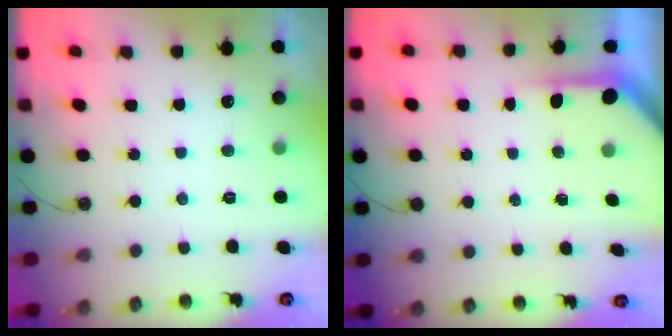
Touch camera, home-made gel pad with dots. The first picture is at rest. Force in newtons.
{"total": 3.6, "press": 3.6, "slide": 0.2}